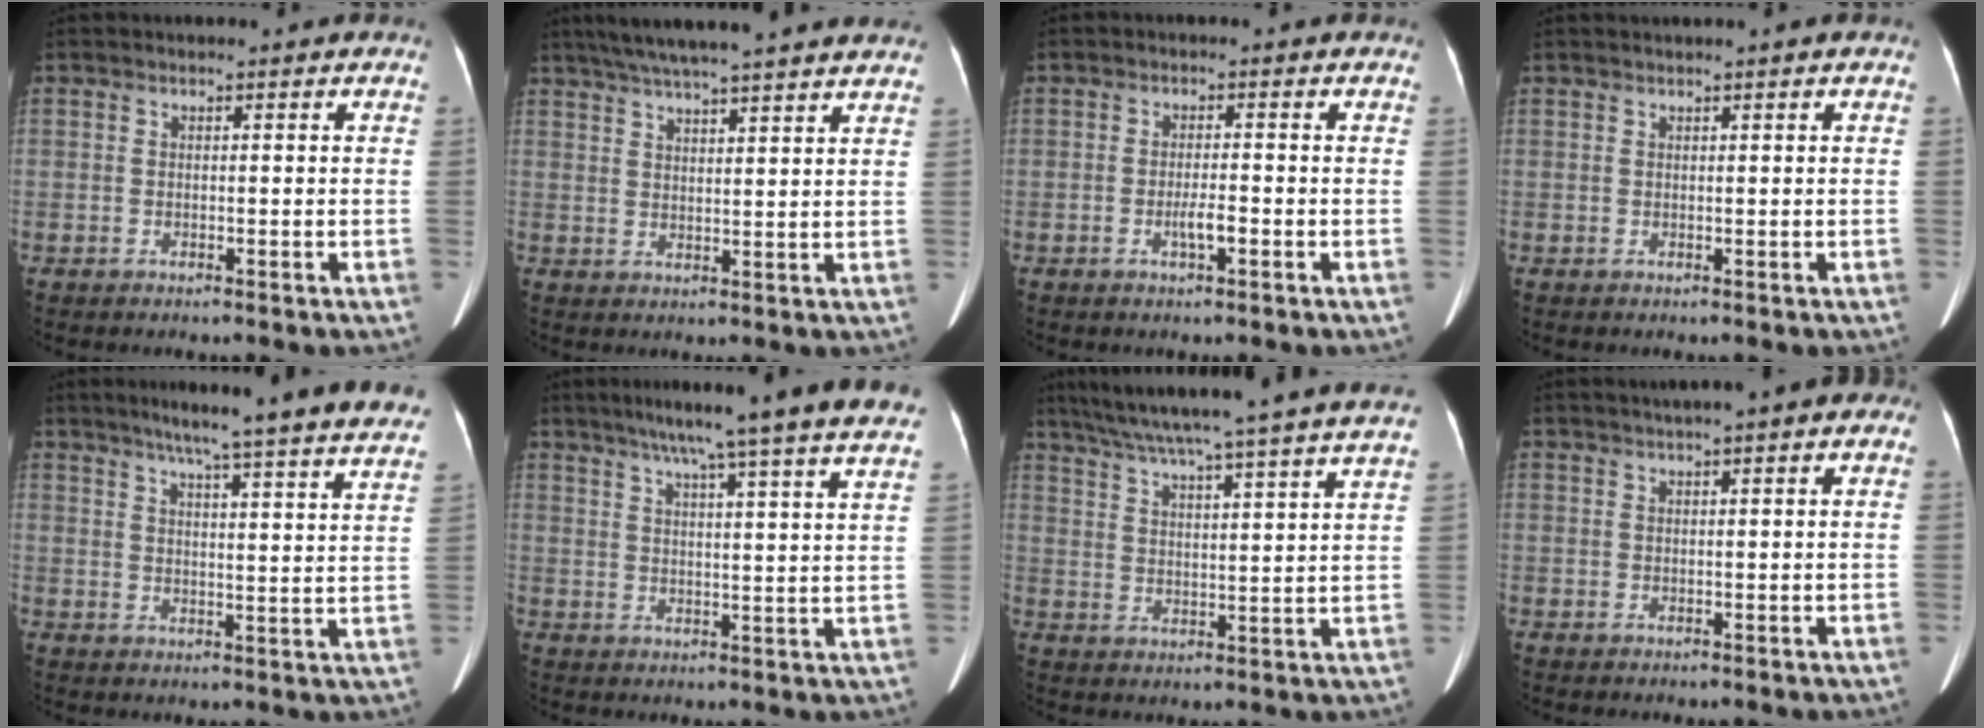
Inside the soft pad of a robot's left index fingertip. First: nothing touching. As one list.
[{"total": 18.4, "force": [15.9, 0.9, 9.3], "torque": [-0.154, 0.036, 0.214]}, {"total": 2.2, "force": [-0.9, 0.2, 2.0], "torque": [-0.036, 0.000, -0.018]}, {"total": 0.8, "force": [0.6, -0.2, 0.5], "torque": [-0.013, 0.010, 0.019]}, {"total": 22.6, "force": [19.7, -0.3, 11.0], "torque": [-0.162, -0.025, 0.241]}, {"total": 18.2, "force": [15.2, -1.3, 9.9], "torque": [-0.156, -0.003, 0.190]}, {"total": 23.9, "force": [20.9, -1.4, 11.6], "torque": [-0.198, -0.006, 0.283]}, {"total": 5.6, "force": [3.1, 0.8, 4.6], "torque": [-0.061, 0.032, 0.041]}]